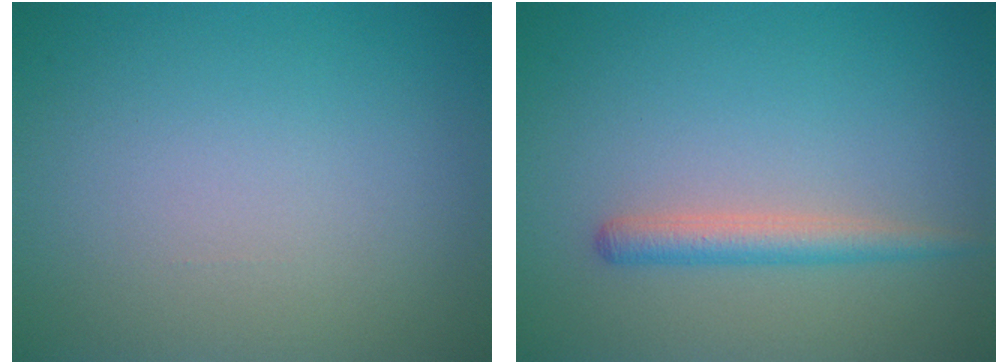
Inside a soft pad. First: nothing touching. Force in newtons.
{"total": 2.2, "press": 2.2, "slide": 0.1}